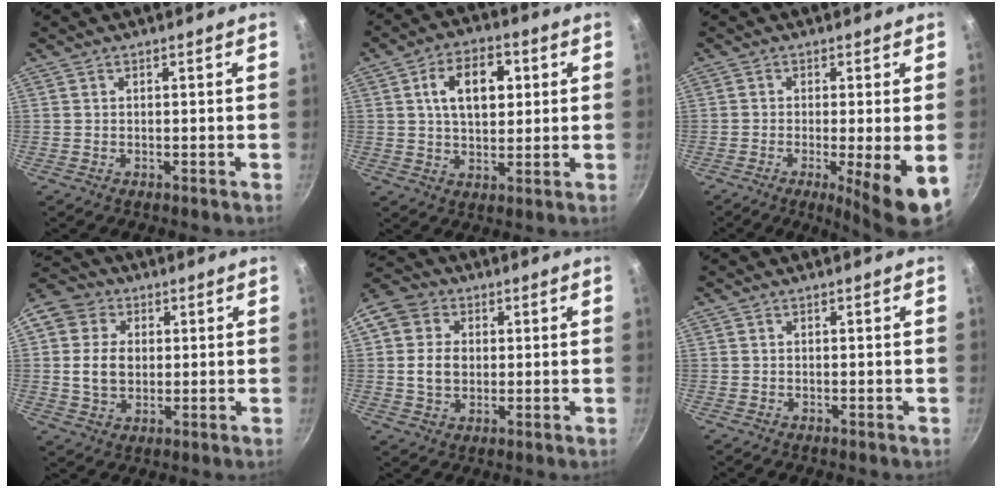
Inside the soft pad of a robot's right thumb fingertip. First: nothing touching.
{"total": 11.1, "force": [2.7, 6.9, 8.2], "torque": [-0.110, 0.003, 0.039]}
{"total": 8.1, "force": [-2.3, 0.5, 7.7], "torque": [-0.122, -0.009, -0.031]}
{"total": 11.8, "force": [1.7, 9.7, 6.6], "torque": [-0.107, 0.011, 0.024]}
{"total": 11.3, "force": [1.6, 9.3, 6.2], "torque": [-0.108, 0.015, 0.019]}
{"total": 0.0}